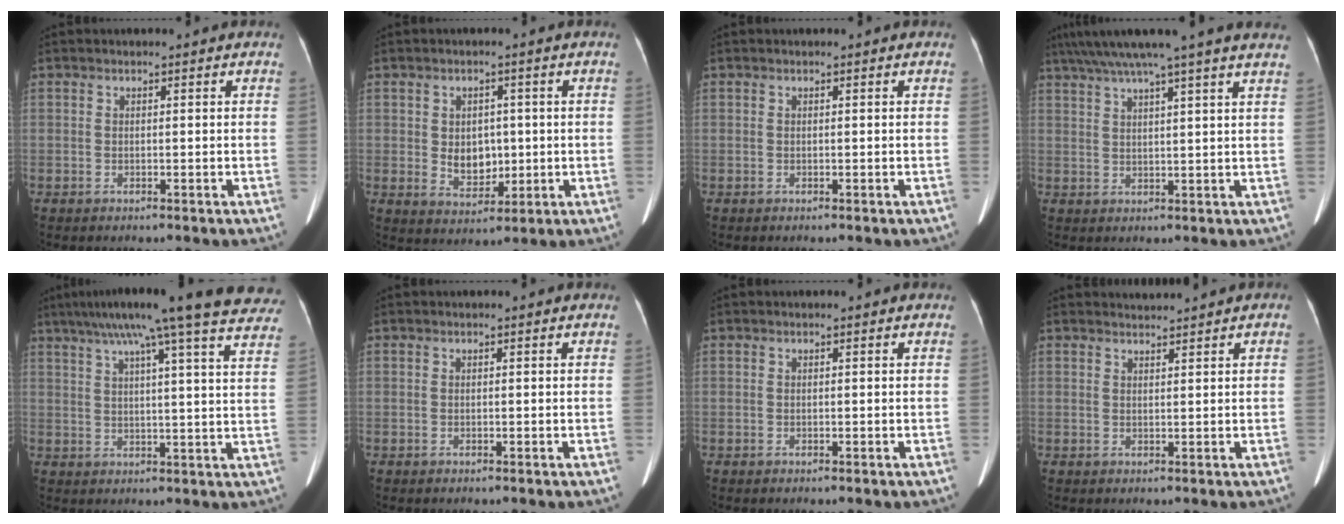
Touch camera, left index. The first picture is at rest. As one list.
[{"total": 5.2, "force": [0.1, 3.8, 3.5], "torque": [-0.057, 0.003, 0.013]}, {"total": 0.0}, {"total": 14.4, "force": [11.8, -1.7, 8.0], "torque": [-0.137, 0.022, 0.154]}, {"total": 28.2, "force": [23.2, 1.2, 16.0], "torque": [-0.209, -0.003, 0.288]}, {"total": 0.0}, {"total": 0.0}, {"total": 1.3, "force": [1.2, -0.3, -0.2], "torque": [0.004, 0.007, 0.023]}]